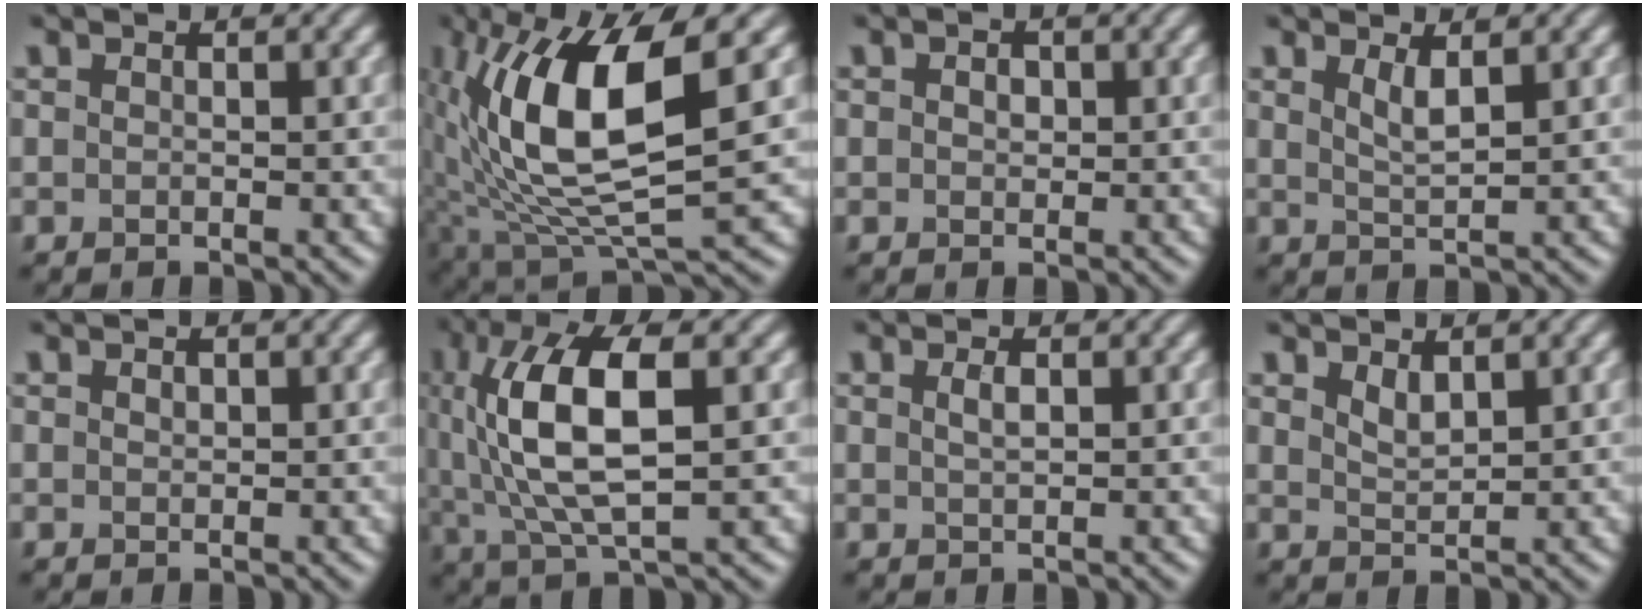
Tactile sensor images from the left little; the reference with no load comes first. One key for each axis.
{"total": 12.0, "fx": 1.5, "fy": 4.3, "fz": 11.1, "tx": -0.214, "ty": 0.000, "tz": 0.028}
{"total": 1.2, "fx": 0.2, "fy": 0.9, "fz": 0.7, "tx": -0.012, "ty": 0.002, "tz": 0.002}
{"total": 1.9, "fx": 1.1, "fy": 0.5, "fz": 1.5, "tx": -0.030, "ty": -0.004, "tz": 0.022}
{"total": 0.5, "fx": 0.3, "fy": 0.4, "fz": 0.3, "tx": -0.005, "ty": 0.000, "tz": 0.005}
{"total": 9.8, "fx": 1.7, "fy": 3.8, "fz": 8.9, "tx": -0.182, "ty": 0.009, "tz": 0.029}
{"total": 1.1, "fx": 0.4, "fy": 0.4, "fz": 1.0, "tx": -0.021, "ty": 0.002, "tz": 0.009}
{"total": 1.6, "fx": 1.1, "fy": 0.6, "fz": 1.0, "tx": -0.023, "ty": -0.003, "tz": 0.026}